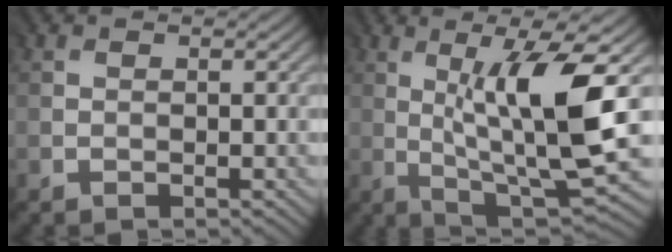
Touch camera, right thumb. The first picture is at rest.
{"total": 12.0, "force": [1.6, 2.2, 11.7], "torque": [-0.190, -0.001, 0.039]}